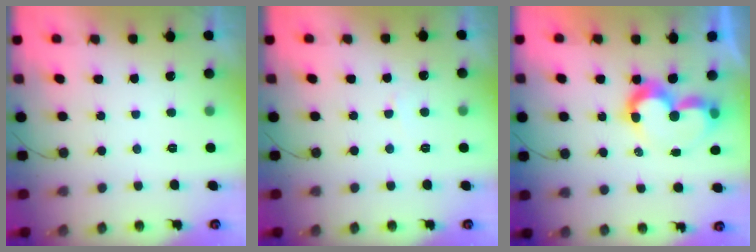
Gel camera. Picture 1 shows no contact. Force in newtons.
{"total": 2.6, "press": 2.6, "slide": 0.1}
{"total": 9.4, "press": 9.4, "slide": 0.9}